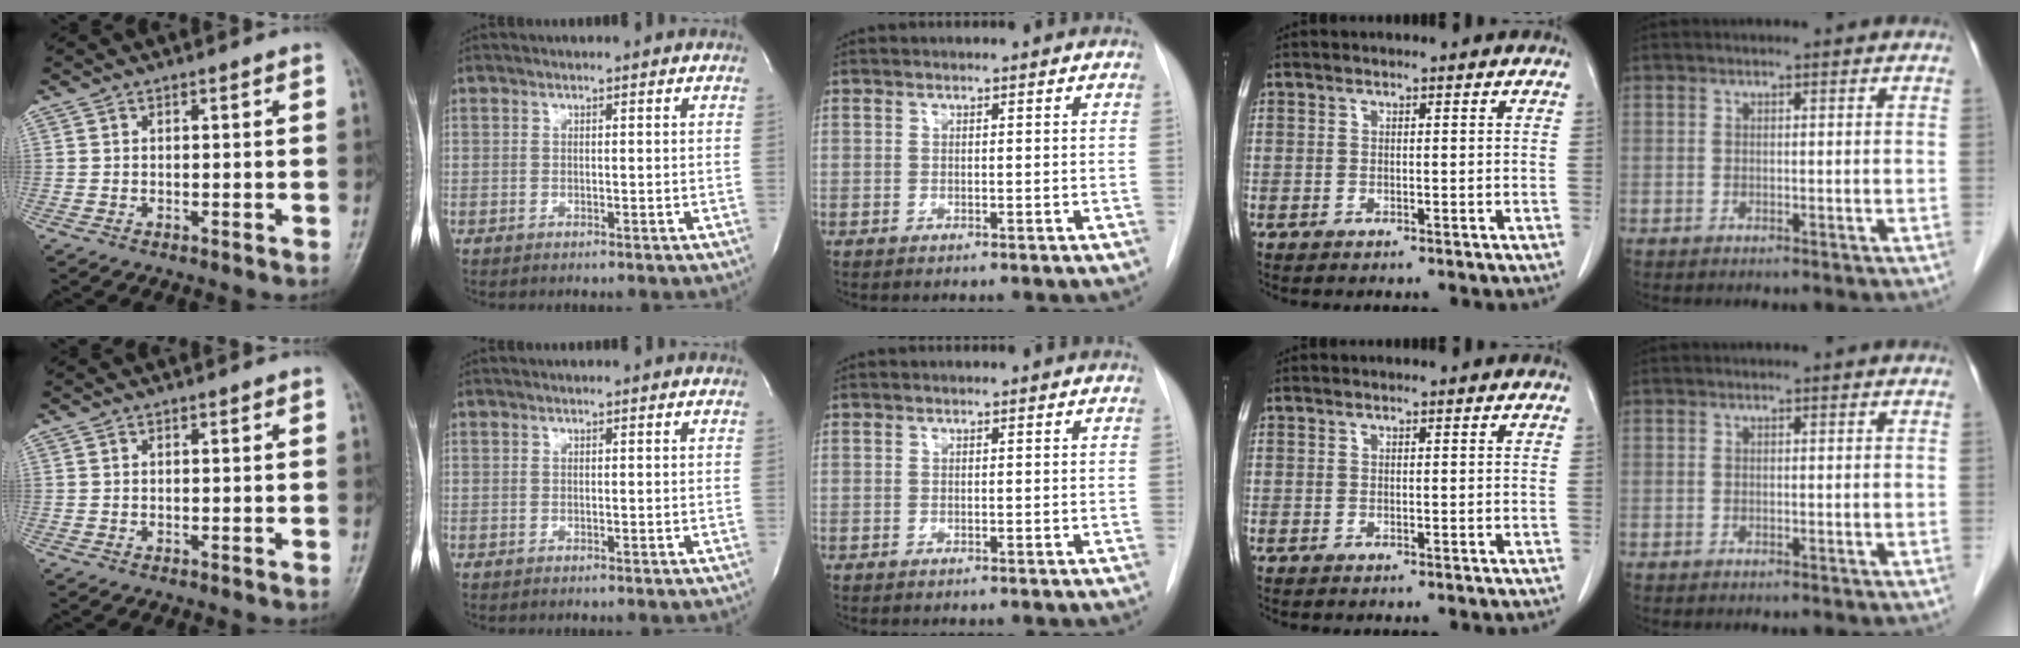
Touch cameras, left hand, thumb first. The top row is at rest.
{}